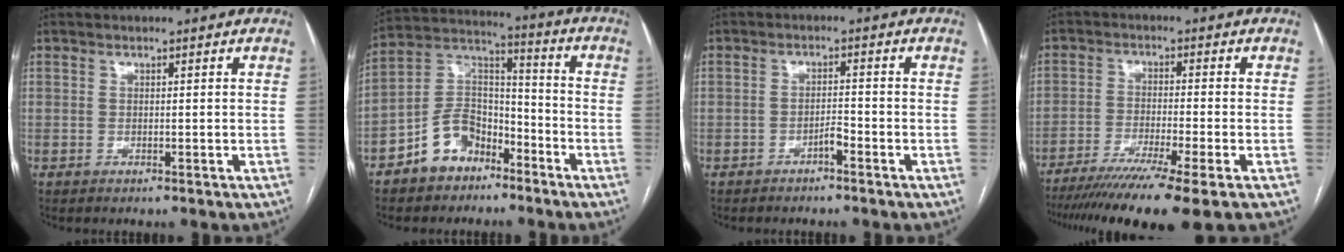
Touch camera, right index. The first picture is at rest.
{"total": 10.2, "force": [-6.2, 6.6, 4.6], "torque": [-0.099, 0.029, -0.116]}
{"total": 2.0, "force": [-1.5, 0.3, 1.3], "torque": [-0.018, 0.003, -0.026]}
{"total": 13.8, "force": [-10.3, -0.8, 9.2], "torque": [-0.148, -0.038, -0.165]}